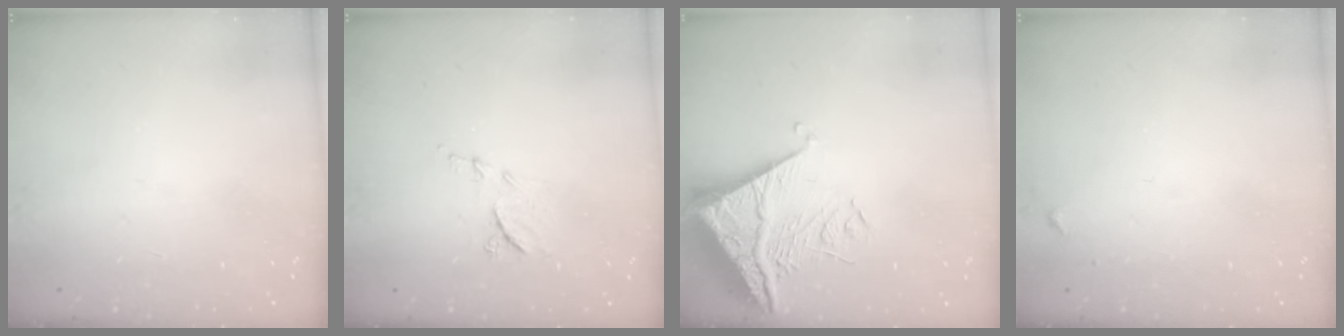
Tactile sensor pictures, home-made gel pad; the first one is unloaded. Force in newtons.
{"total": 6.9, "press": 6.9, "slide": 0.5}
{"total": 8.8, "press": 8.7, "slide": 0.8}
{"total": 3.3, "press": 3.3, "slide": 0.4}